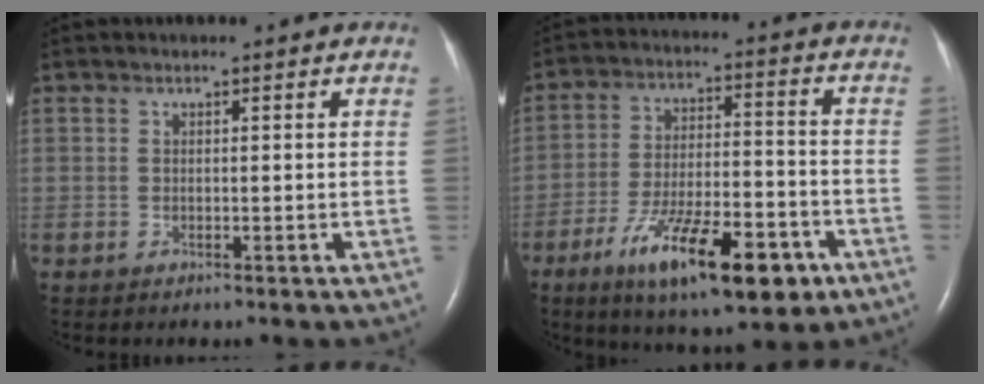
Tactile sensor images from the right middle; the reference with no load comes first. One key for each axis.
{"total": 16.2, "fx": -8.7, "fy": 4.5, "fz": 12.9, "tx": -0.207, "ty": -0.009, "tz": -0.136}